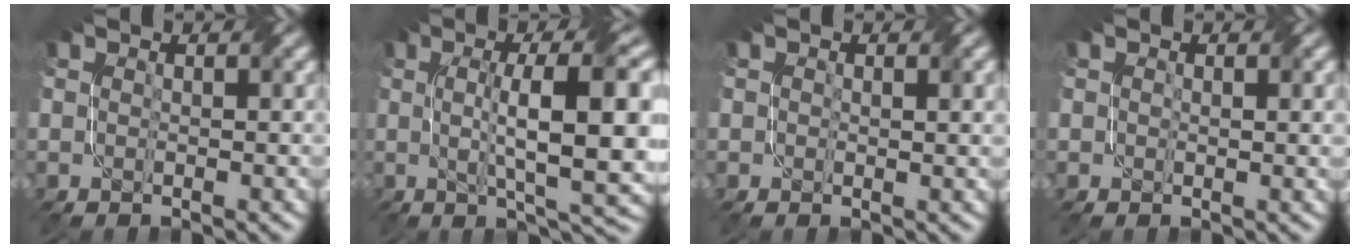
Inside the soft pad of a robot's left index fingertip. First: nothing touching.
{"total": 11.8, "force": [1.0, 2.7, 11.4], "torque": [-0.163, 0.009, 0.018]}
{"total": 1.5, "force": [0.4, 0.7, 1.3], "torque": [-0.015, -0.001, 0.008]}
{"total": 1.4, "force": [0.5, 0.7, 1.1], "torque": [-0.014, -0.001, 0.010]}